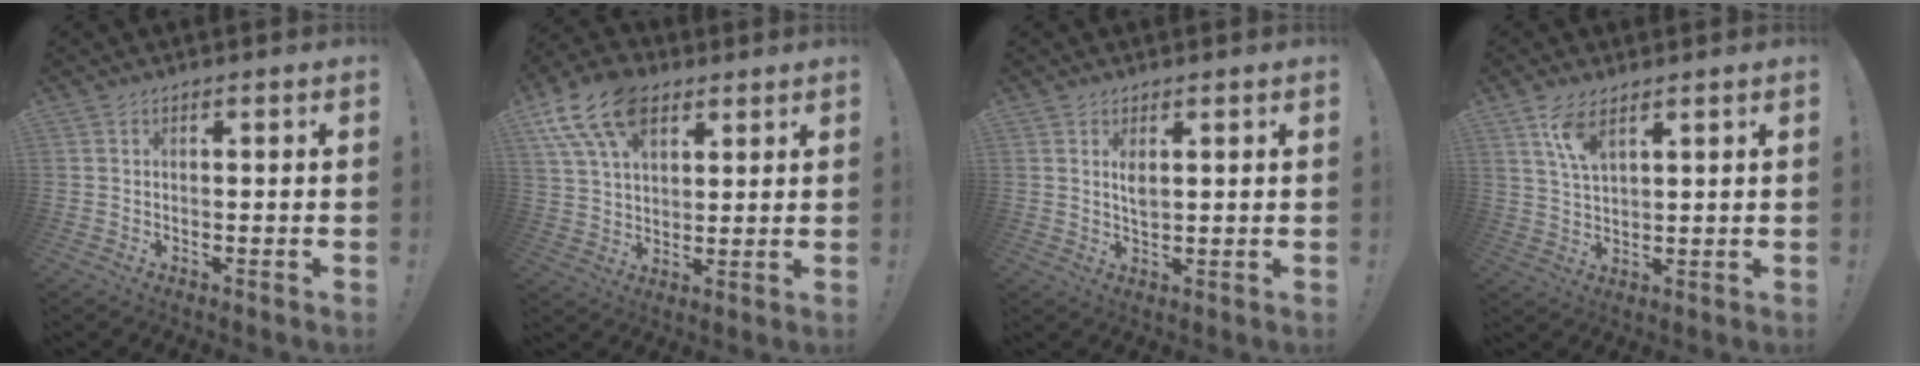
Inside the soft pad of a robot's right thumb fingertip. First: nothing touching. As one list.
[{"total": 15.2, "force": [8.2, 9.3, 8.8], "torque": [-0.171, -0.028, 0.154]}, {"total": 3.1, "force": [1.3, 1.4, 2.4], "torque": [-0.032, -0.011, 0.018]}, {"total": 7.2, "force": [4.4, 2.9, 4.9], "torque": [-0.091, -0.015, 0.080]}]